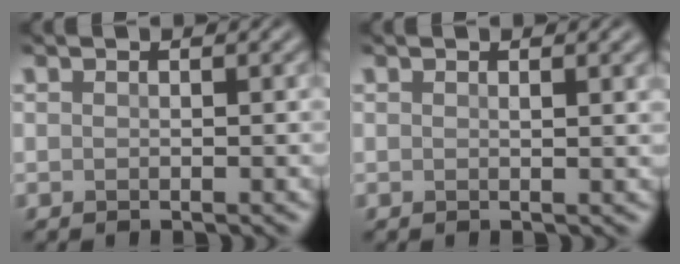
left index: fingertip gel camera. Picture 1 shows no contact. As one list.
[{"total": 1.4, "force": [0.6, 0.4, 1.2], "torque": [-0.009, 0.001, 0.007]}]